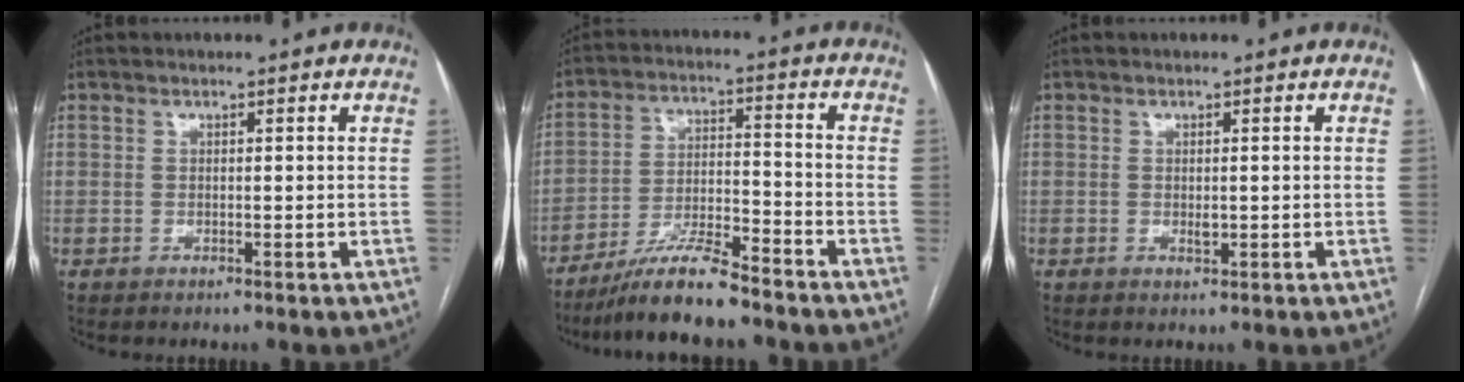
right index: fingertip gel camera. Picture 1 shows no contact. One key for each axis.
{"total": 9.6, "fx": -8.2, "fy": 0.8, "fz": 4.9, "tx": -0.090, "ty": -0.007, "tz": -0.149}
{"total": 1.1, "fx": -0.1, "fy": 0.4, "fz": 1.0, "tx": -0.019, "ty": -0.002, "tz": 0.000}